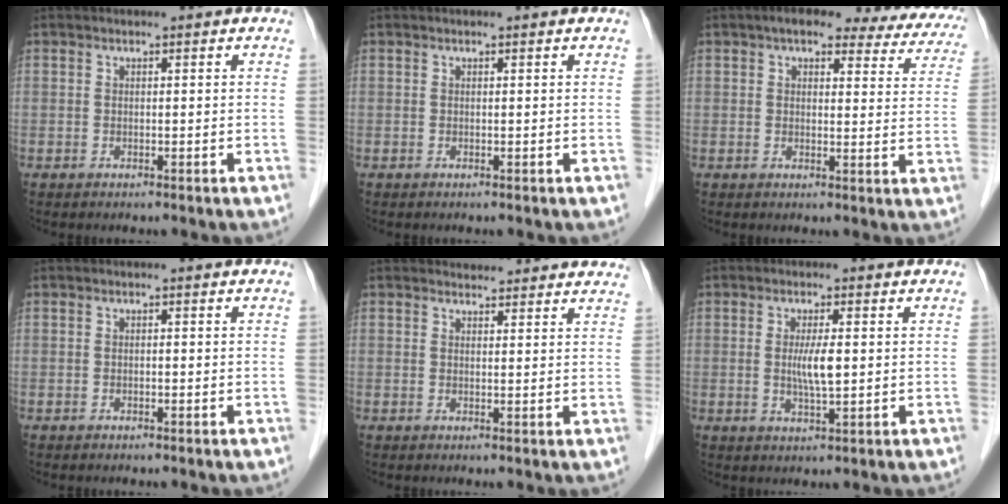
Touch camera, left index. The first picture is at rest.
{"total": 0.0}
{"total": 17.4, "force": [13.8, 5.7, 8.8], "torque": [-0.091, 0.030, 0.145]}
{"total": 0.0}
{"total": 7.2, "force": [7.0, 1.6, 0.9], "torque": [0.006, 0.010, 0.060]}
{"total": 4.0, "force": [0.3, 0.4, 4.0], "torque": [-0.077, -0.006, 0.006]}